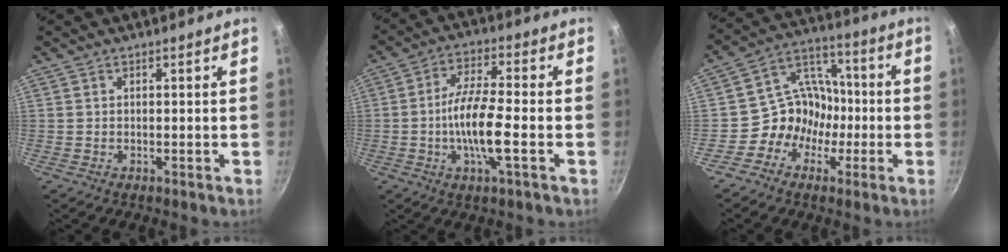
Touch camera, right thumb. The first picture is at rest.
{"total": 10.4, "force": [-2.4, 2.3, 9.9], "torque": [-0.188, 0.019, -0.052]}
{"total": 10.9, "force": [-3.5, 9.6, 3.8], "torque": [-0.002, 0.056, -0.077]}